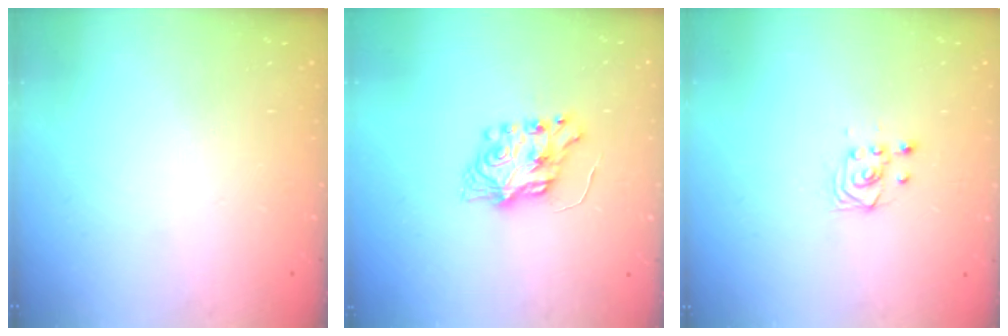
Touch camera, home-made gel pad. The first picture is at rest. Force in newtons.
{"total": 7.3, "press": 7.3, "slide": 0.3}
{"total": 3.2, "press": 3.1, "slide": 0.9}